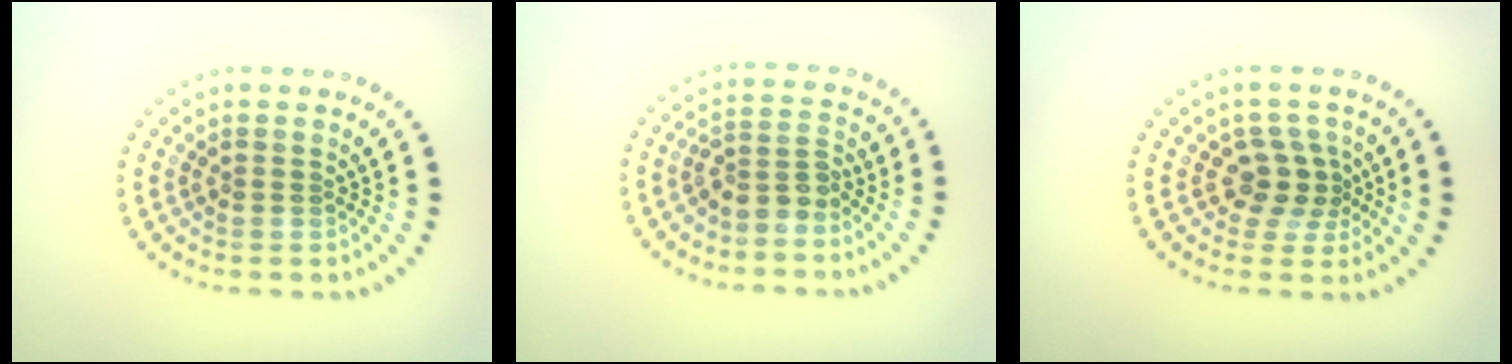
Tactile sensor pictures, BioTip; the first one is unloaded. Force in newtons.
{"total": 2.5, "press": 1.9, "slide": 1.7}
{"total": 2.6, "press": 2.1, "slide": 1.6}